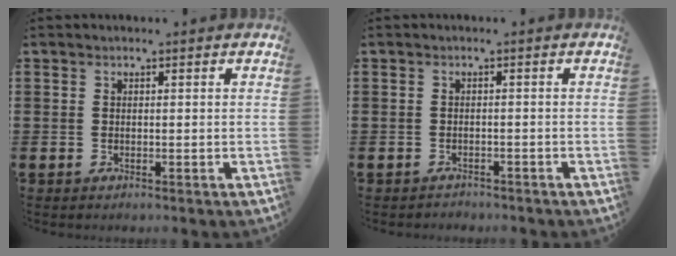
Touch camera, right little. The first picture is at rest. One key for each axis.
{"total": 0.8, "fx": -0.8, "fy": 0.2, "fz": 0.0, "tx": -0.003, "ty": 0.001, "tz": -0.017}